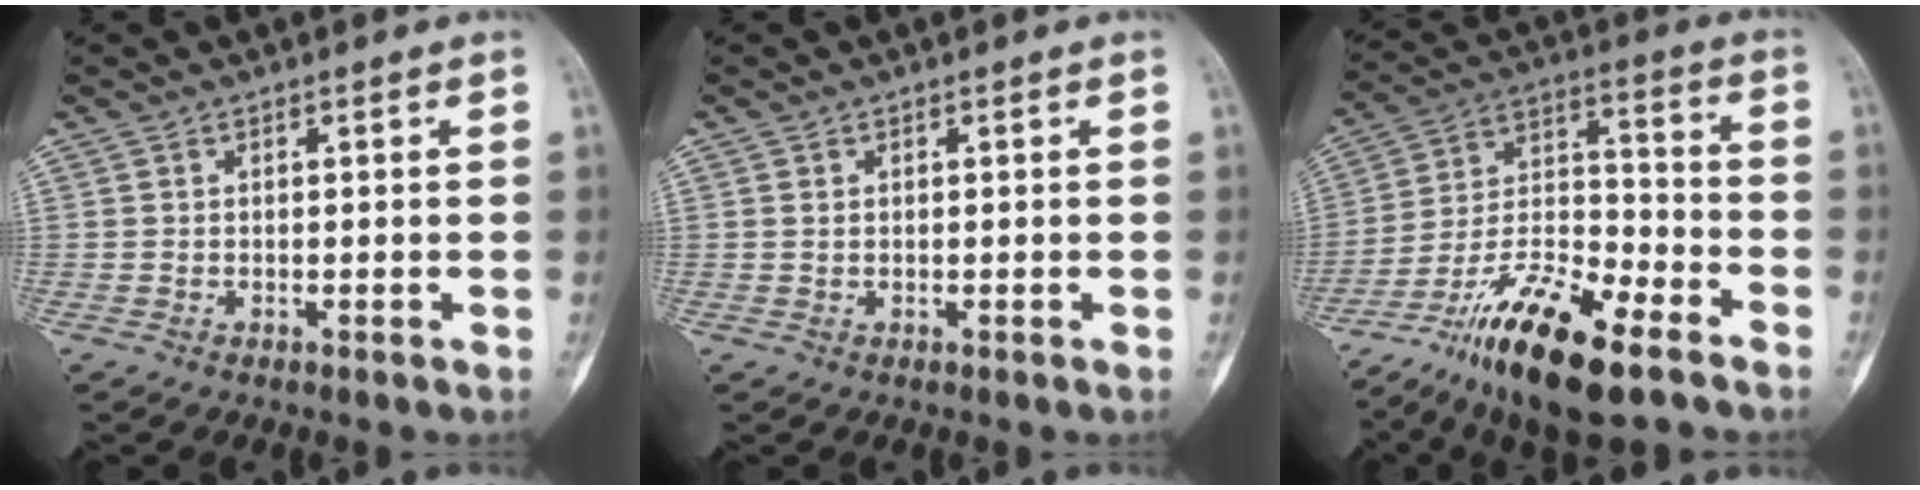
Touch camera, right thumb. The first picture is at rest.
{"total": 0.8, "force": [0.3, 0.5, 0.5], "torque": [-0.010, 0.001, 0.007]}
{"total": 19.2, "force": [-12.7, 5.7, 13.3], "torque": [-0.244, 0.072, -0.227]}